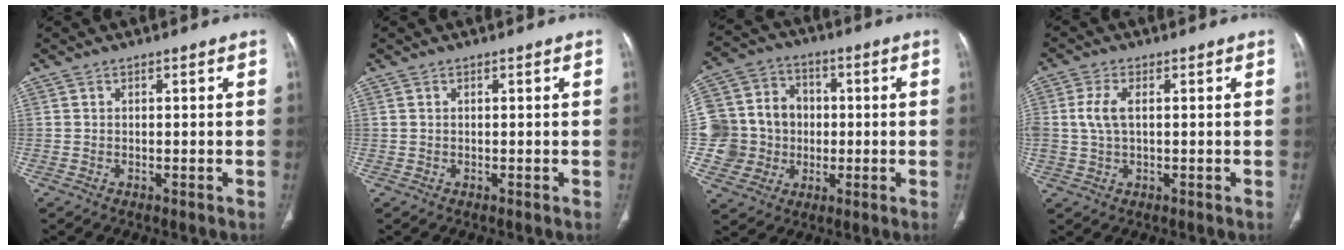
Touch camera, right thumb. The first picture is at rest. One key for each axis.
{"total": 0.0}
{"total": 14.9, "fx": -0.5, "fy": 13.9, "fz": 5.3, "tx": -0.078, "ty": 0.033, "tz": -0.001}
{"total": 4.8, "fx": 0.6, "fy": 2.5, "fz": 4.0, "tx": -0.102, "ty": 0.006, "tz": 0.011}